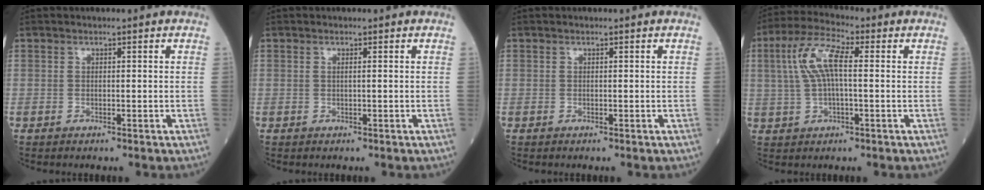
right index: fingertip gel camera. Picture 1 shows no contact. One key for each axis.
{"total": 0.0}
{"total": 0.0}
{"total": 8.0, "fx": 1.3, "fy": 2.1, "fz": 7.7, "tx": -0.168, "ty": 0.026, "tz": 0.023}